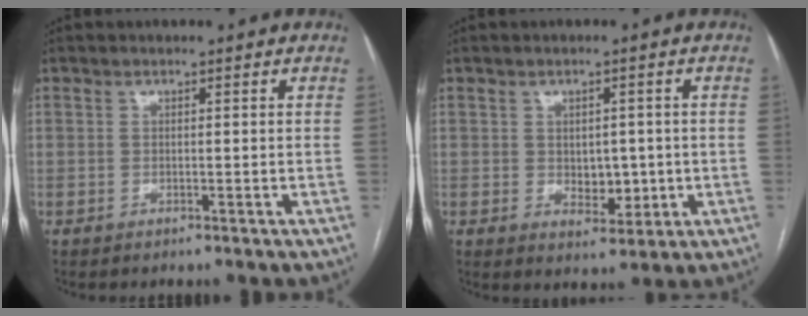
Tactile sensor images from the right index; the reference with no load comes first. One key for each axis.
{"total": 4.4, "fx": -0.1, "fy": 2.9, "fz": 3.3, "tx": -0.041, "ty": 0.000, "tz": 0.011}